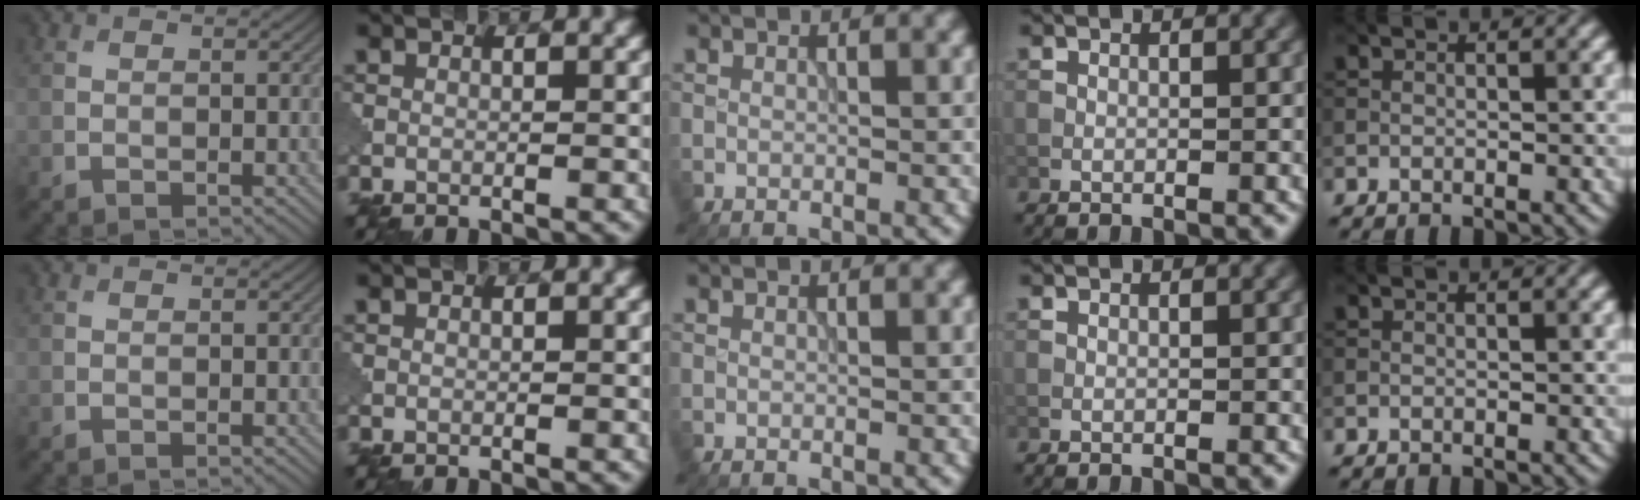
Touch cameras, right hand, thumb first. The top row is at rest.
{}